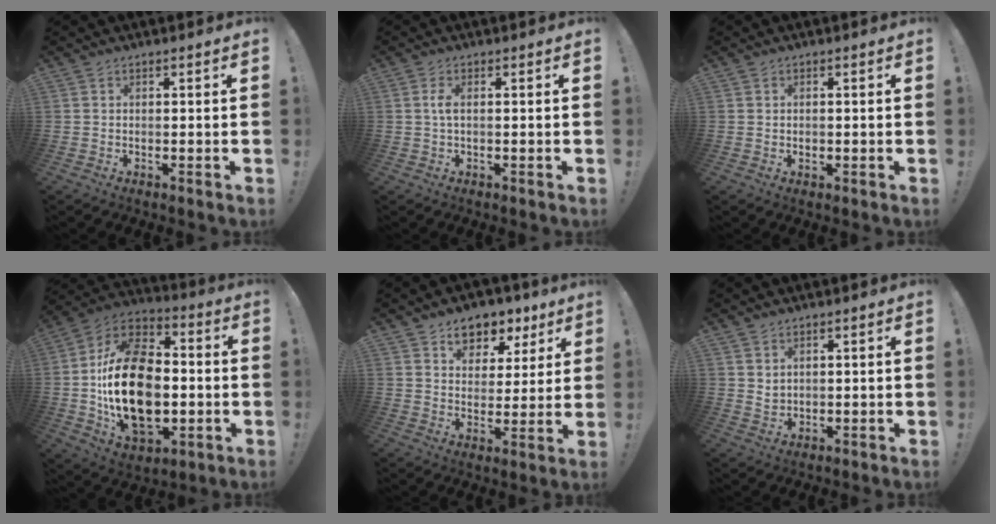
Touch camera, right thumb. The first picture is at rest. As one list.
[{"total": 2.5, "force": [0.2, 0.8, 2.4], "torque": [-0.039, 0.001, 0.000]}, {"total": 0.7, "force": [-0.1, 0.7, 0.2], "torque": [0.000, 0.000, -0.002]}, {"total": 26.5, "force": [-2.6, 17.3, 19.9], "torque": [-0.368, 0.018, -0.035]}, {"total": 8.7, "force": [6.0, 5.8, 2.5], "torque": [-0.033, -0.042, 0.112]}, {"total": 3.1, "force": [2.0, 2.0, 1.1], "torque": [-0.015, -0.010, 0.036]}]